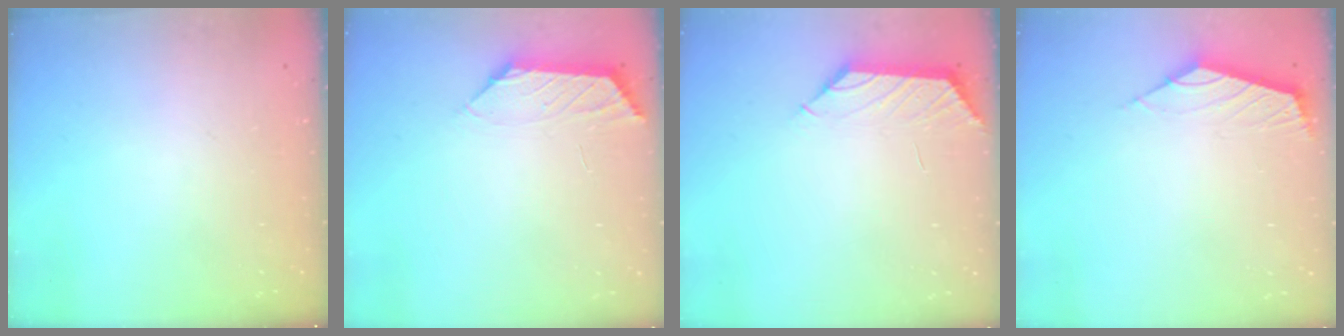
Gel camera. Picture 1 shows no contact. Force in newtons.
{"total": 1.8, "press": 1.7, "slide": 0.5}
{"total": 1.2, "press": 1.1, "slide": 0.6}
{"total": 2.6, "press": 2.5, "slide": 0.6}